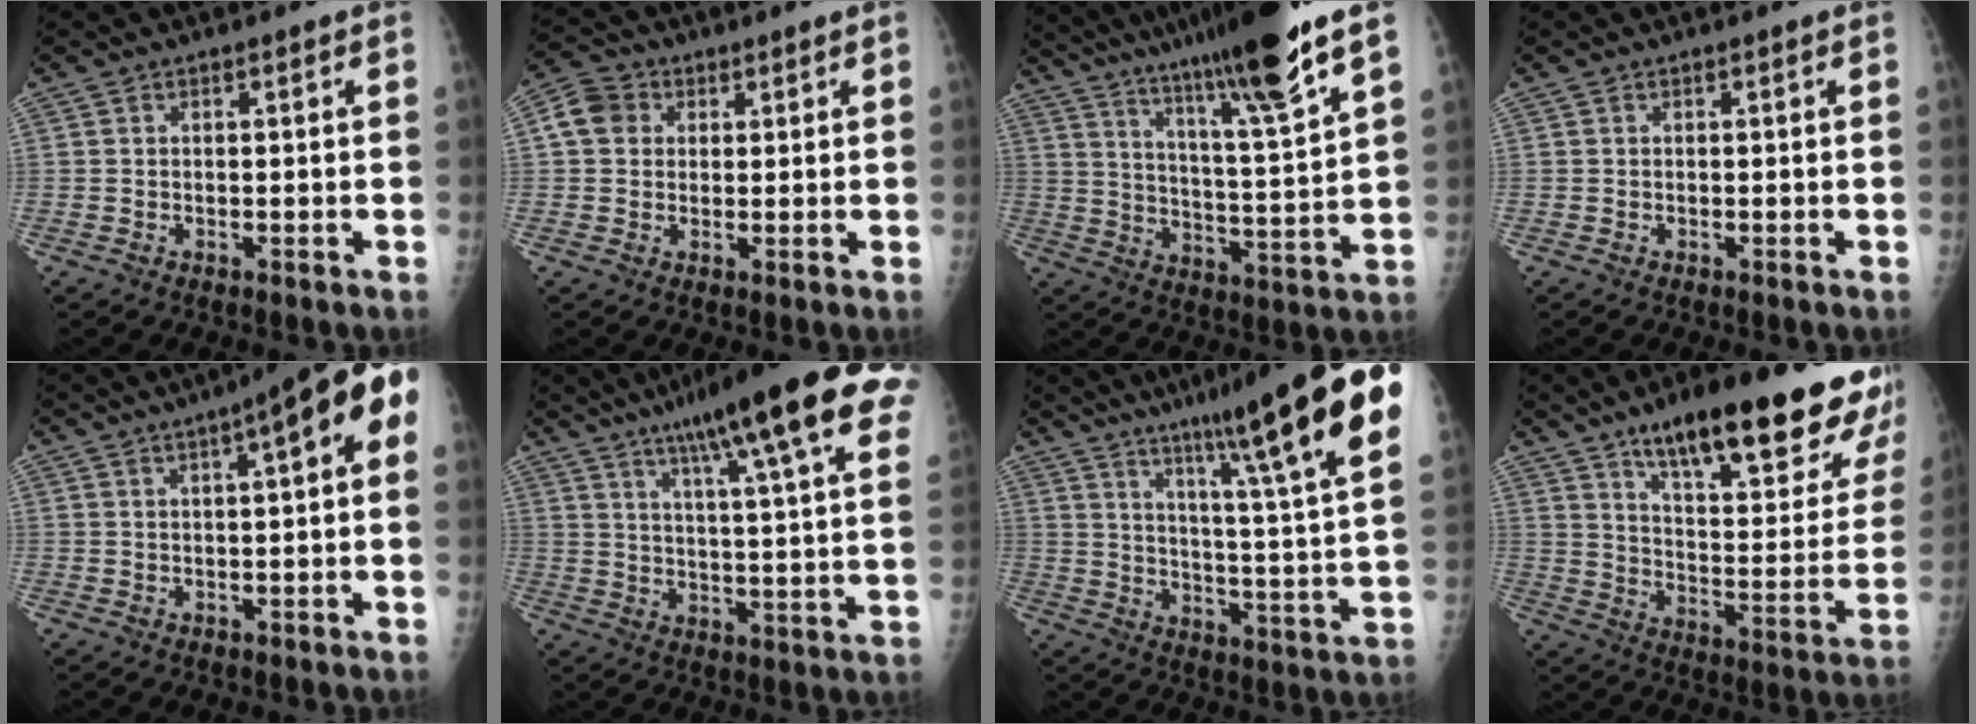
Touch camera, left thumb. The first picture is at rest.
{"total": 5.8, "force": [1.6, 4.9, 2.6], "torque": [-0.037, 0.008, 0.023]}
{"total": 20.1, "force": [14.4, 0.2, 14.1], "torque": [-0.220, -0.059, 0.232]}
{"total": 0.0}
{"total": 11.7, "force": [3.6, 3.0, 10.7], "torque": [-0.132, 0.027, 0.037]}
{"total": 24.1, "force": [13.9, 3.4, 19.3], "torque": [-0.281, -0.014, 0.189]}
{"total": 24.7, "force": [15.0, 1.7, 19.5], "torque": [-0.275, -0.050, 0.212]}
{"total": 27.8, "force": [19.0, 7.3, 19.0], "torque": [-0.228, -0.068, 0.273]}